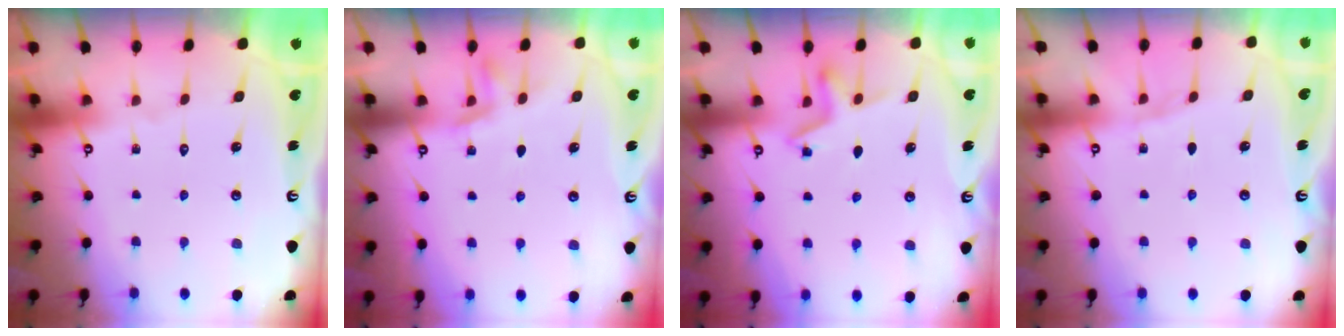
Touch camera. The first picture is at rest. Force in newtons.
{"total": 4.5, "press": 4.1, "slide": 2.0}
{"total": 3.5, "press": 3.3, "slide": 1.0}
{"total": 5.0, "press": 4.2, "slide": 2.7}